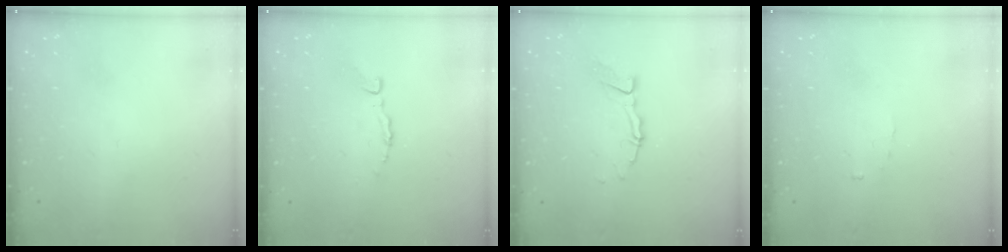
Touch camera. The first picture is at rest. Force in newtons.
{"total": 2.2, "press": 2.2, "slide": 0.2}
{"total": 4.4, "press": 4.4, "slide": 0.1}
{"total": 2.6, "press": 2.6, "slide": 0.3}